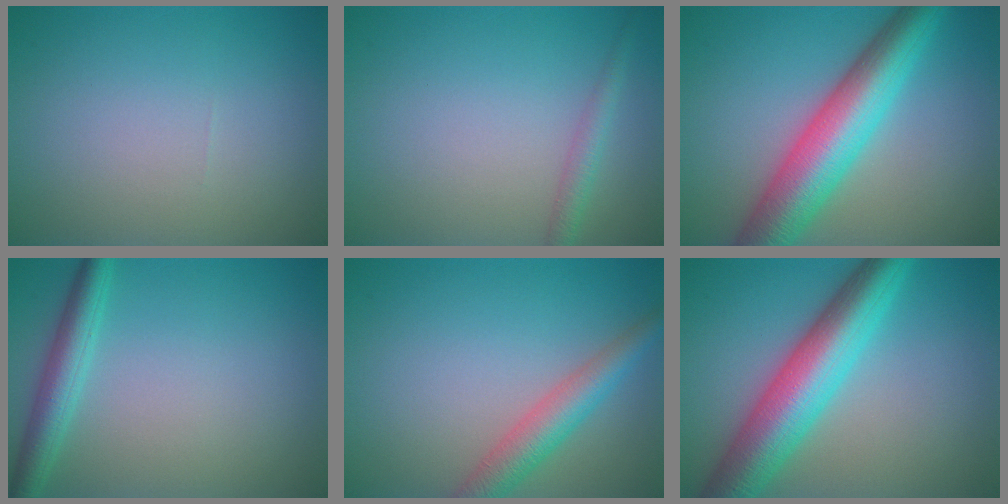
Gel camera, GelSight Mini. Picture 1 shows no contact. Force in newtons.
{"total": 1.8, "press": 1.8, "slide": 0.1}
{"total": 9.0, "press": 9.0, "slide": 0.2}
{"total": 3.3, "press": 3.3, "slide": 0.1}
{"total": 3.9, "press": 3.9, "slide": 0.1}
{"total": 9.0, "press": 9.0, "slide": 0.1}